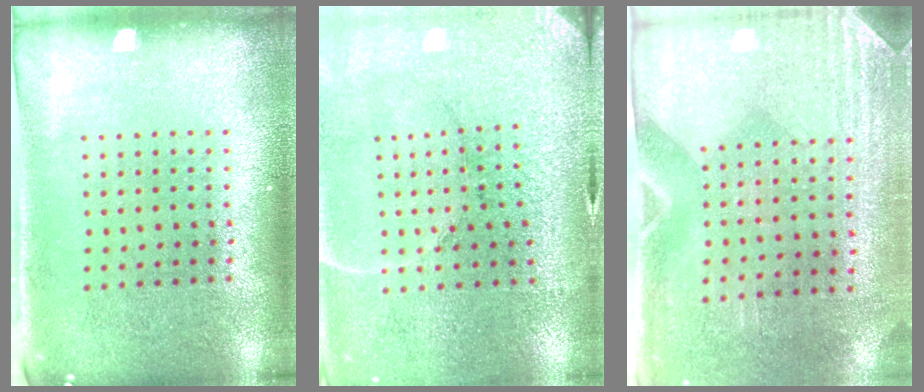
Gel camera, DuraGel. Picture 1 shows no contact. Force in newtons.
{"total": 3.2, "press": 3.2, "slide": 0.1}
{"total": 2.9, "press": 2.5, "slide": 1.4}